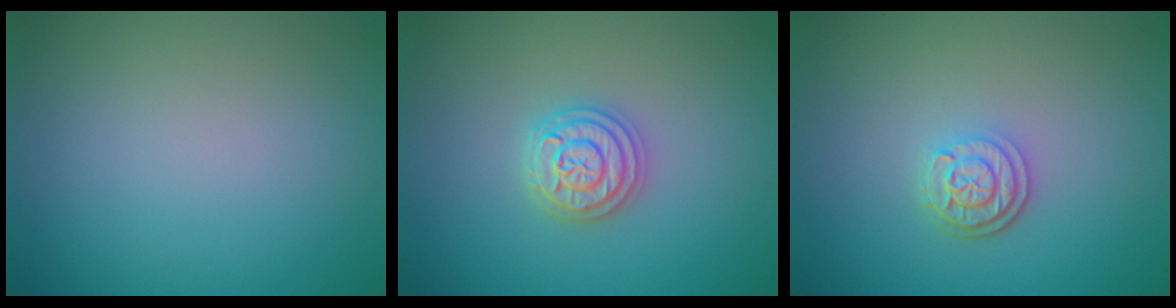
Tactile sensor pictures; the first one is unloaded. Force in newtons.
{"total": 3.7, "press": 3.7, "slide": 0.5}
{"total": 2.8, "press": 2.3, "slide": 1.6}